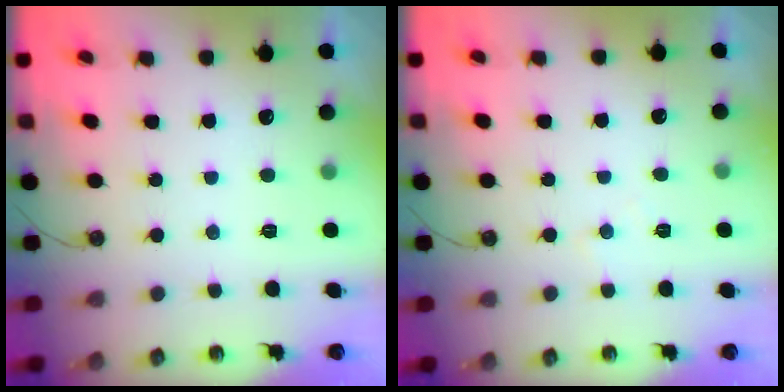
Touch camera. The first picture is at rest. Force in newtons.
{"total": 3.8, "press": 3.7, "slide": 0.6}